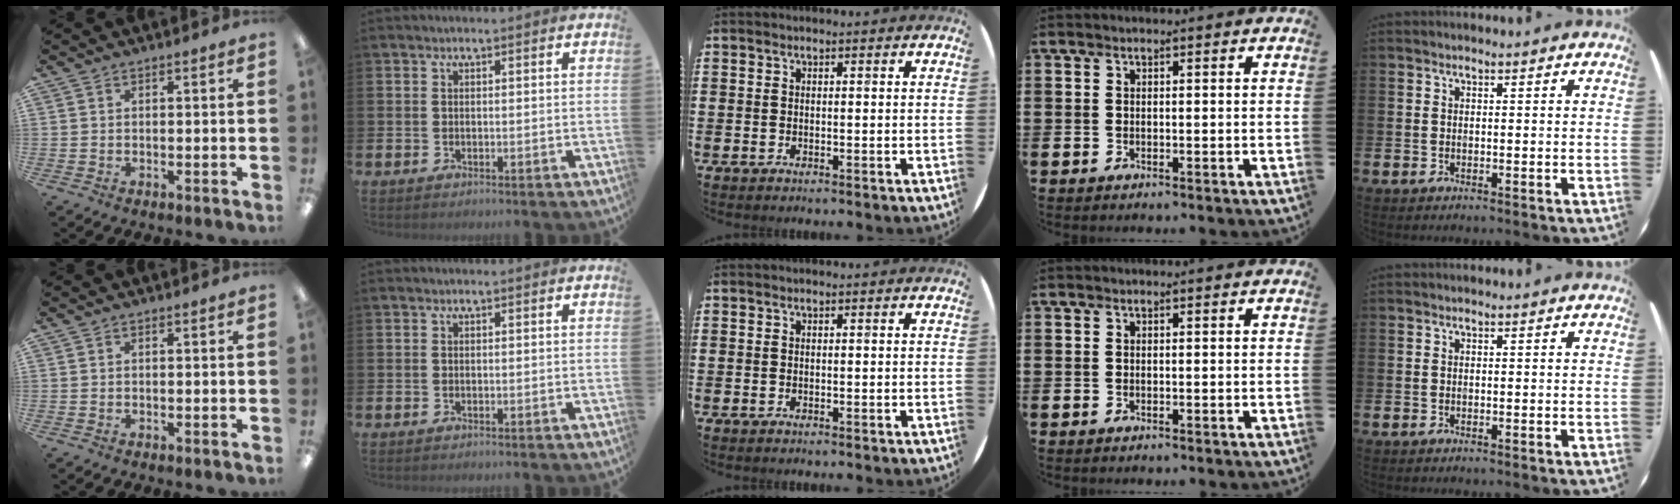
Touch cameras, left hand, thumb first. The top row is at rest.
{}